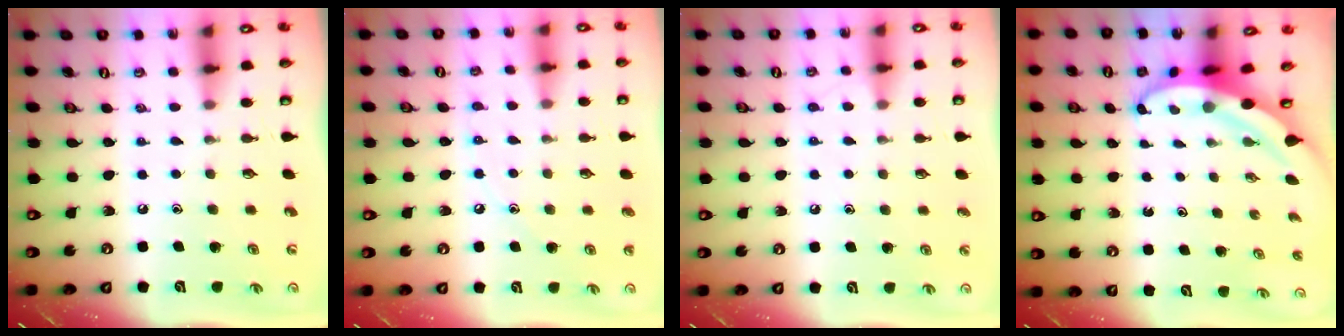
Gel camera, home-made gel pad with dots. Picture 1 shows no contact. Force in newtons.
{"total": 5.4, "press": 5.3, "slide": 0.6}
{"total": 6.1, "press": 6.1, "slide": 0.7}
{"total": 4.1, "press": 4.1, "slide": 0.6}